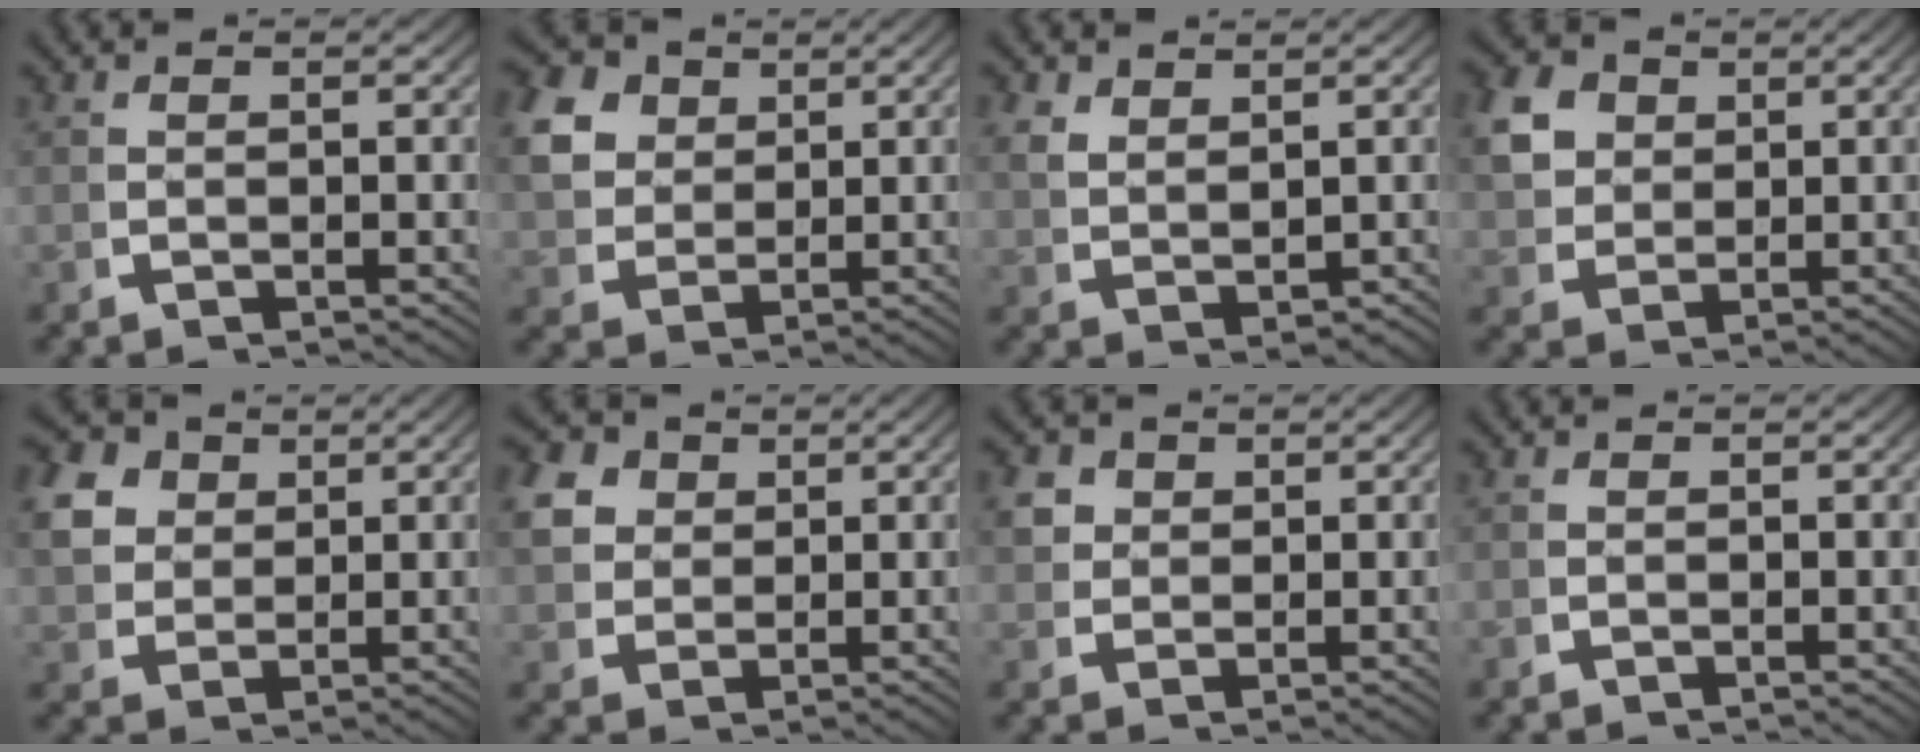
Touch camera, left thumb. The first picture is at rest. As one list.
[{"total": 8.8, "force": [3.3, 6.9, 4.3], "torque": [-0.107, -0.013, 0.061]}, {"total": 2.7, "force": [1.8, 1.5, 1.3], "torque": [-0.023, -0.006, 0.050]}, {"total": 6.9, "force": [2.6, 5.4, 3.5], "torque": [-0.089, -0.014, 0.055]}, {"total": 8.4, "force": [3.2, 6.6, 4.0], "torque": [-0.099, -0.011, 0.060]}, {"total": 7.6, "force": [2.9, 6.0, 3.5], "torque": [-0.087, -0.009, 0.055]}, {"total": 3.8, "force": [1.8, 2.9, 1.6], "torque": [-0.036, -0.007, 0.038]}, {"total": 0.0}]